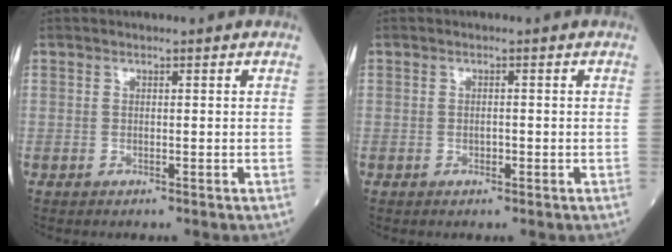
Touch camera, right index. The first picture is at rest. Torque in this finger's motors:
{"motor_torque": [-0.02, -0.02, -0.03, -0.01]}